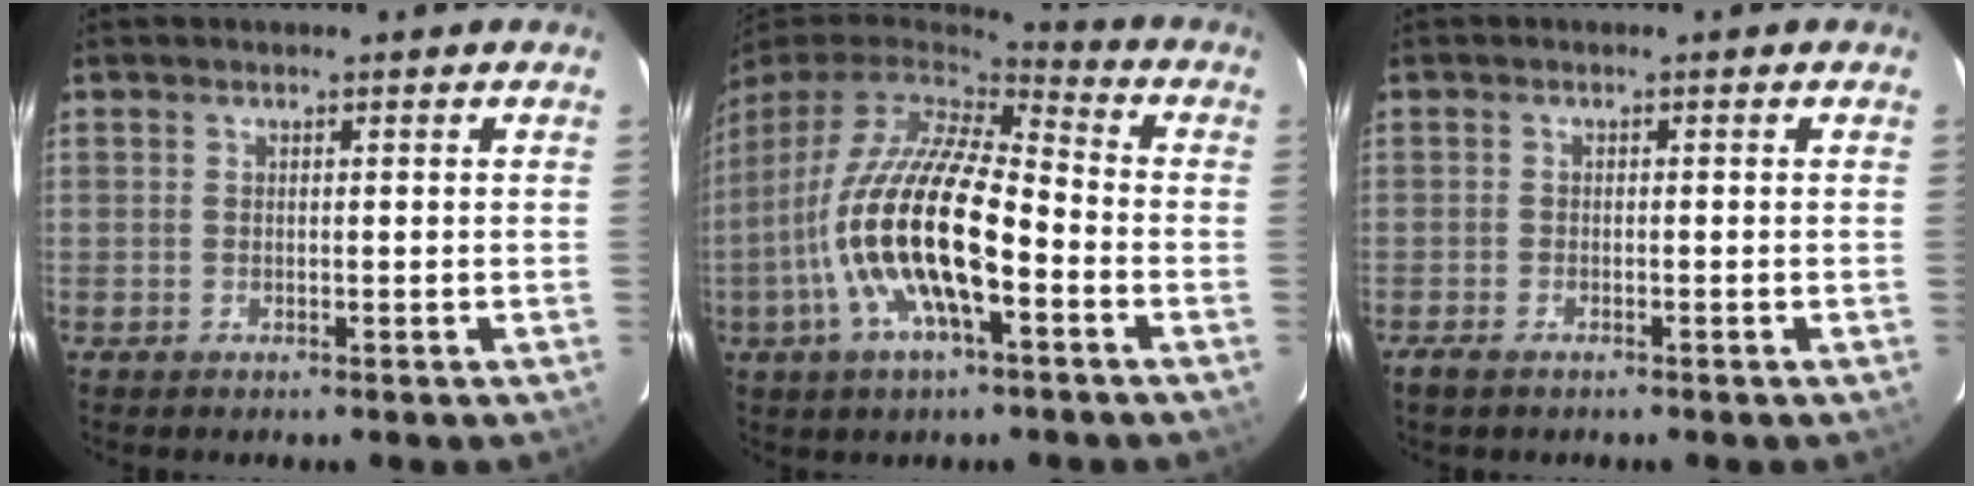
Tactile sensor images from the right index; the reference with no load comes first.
{"total": 19.7, "force": [-6.2, 6.4, 17.6], "torque": [-0.338, -0.027, -0.119]}
{"total": 2.4, "force": [-1.8, 1.0, 1.2], "torque": [-0.032, -0.004, -0.036]}